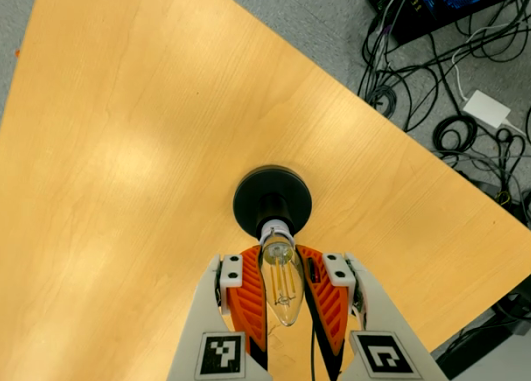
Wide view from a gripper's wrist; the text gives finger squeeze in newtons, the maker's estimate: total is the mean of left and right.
{"total": 17.8, "left": 15.8, "right": 19.9}